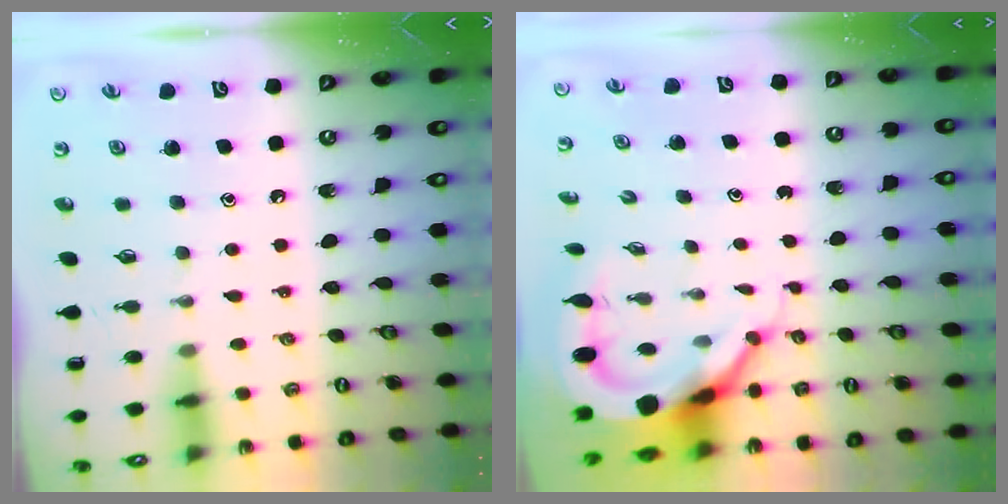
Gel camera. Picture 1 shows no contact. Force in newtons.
{"total": 9.5, "press": 9.5, "slide": 1.0}